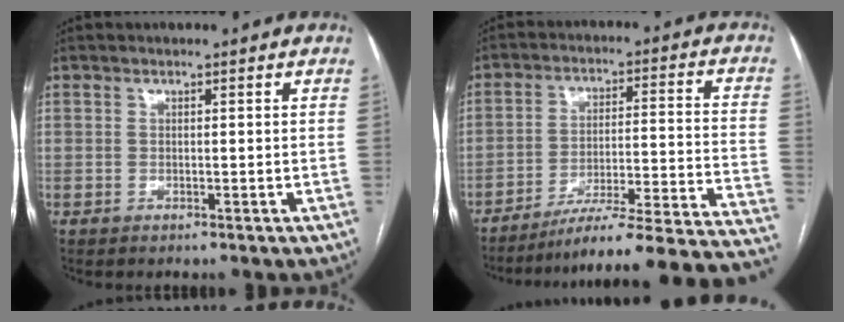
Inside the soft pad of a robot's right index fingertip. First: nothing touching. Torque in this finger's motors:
{"motor_torque": [0.00, -2.14, 0.50, 0.12]}